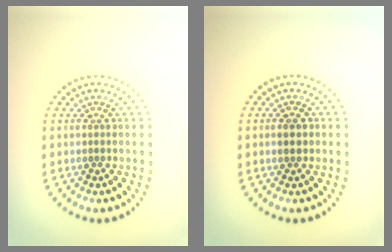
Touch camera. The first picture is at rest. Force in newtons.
{"total": 2.1, "press": 2.1, "slide": 0.2}